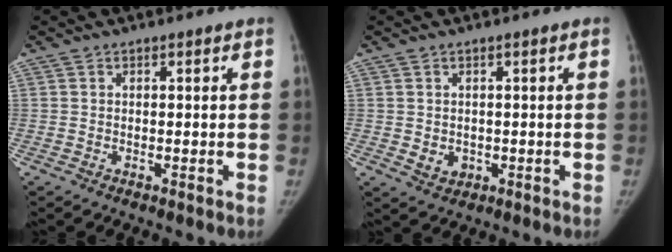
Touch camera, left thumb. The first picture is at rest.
{"total": 2.7, "force": [-0.2, 2.4, 1.3], "torque": [-0.012, -0.002, 0.009]}